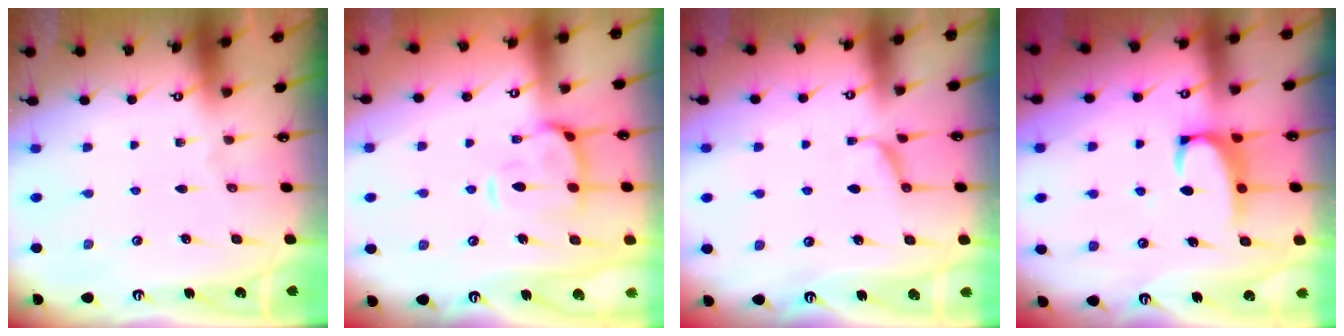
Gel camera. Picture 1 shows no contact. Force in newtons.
{"total": 4.8, "press": 4.6, "slide": 1.5}
{"total": 1.3, "press": 1.1, "slide": 0.7}
{"total": 3.1, "press": 3.0, "slide": 0.9}